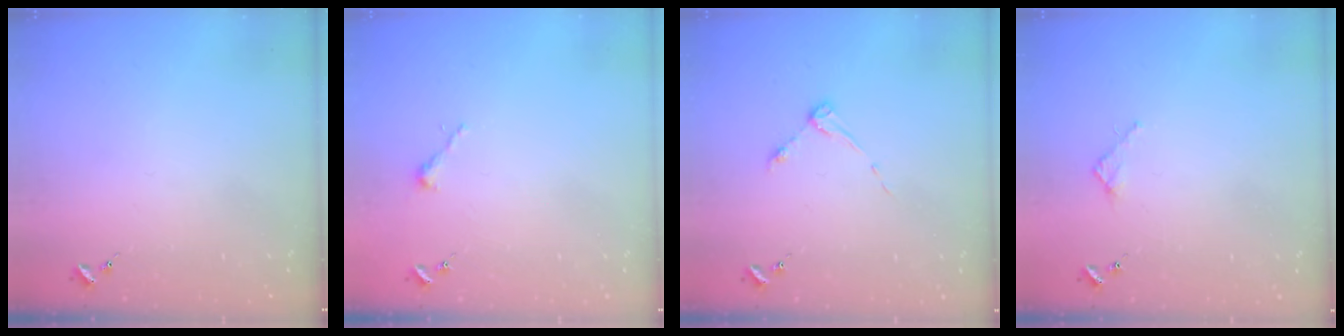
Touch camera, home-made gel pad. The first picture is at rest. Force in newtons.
{"total": 2.5, "press": 2.5, "slide": 0.2}
{"total": 3.7, "press": 3.7, "slide": 0.4}
{"total": 2.4, "press": 2.3, "slide": 0.3}